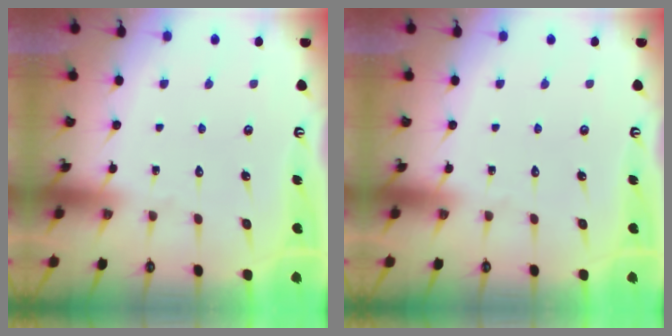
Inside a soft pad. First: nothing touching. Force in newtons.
{"total": 0.0}